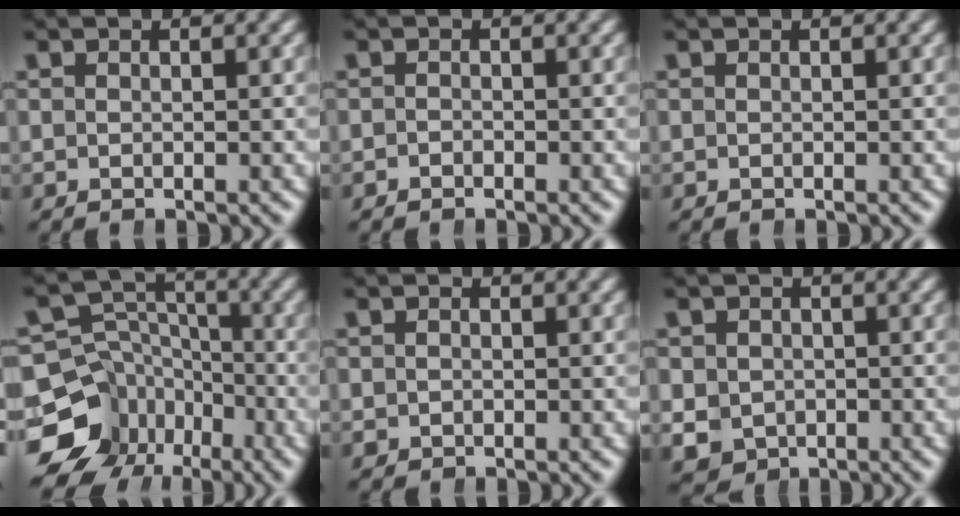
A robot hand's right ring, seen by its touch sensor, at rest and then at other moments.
{"total": 0.8, "force": [-0.8, 0.0, -0.2], "torque": [0.013, -0.003, -0.013]}
{"total": 0.0}
{"total": 13.1, "force": [-4.9, 10.9, 5.5], "torque": [-0.077, -0.050, -0.073]}
{"total": 1.1, "force": [-0.3, 1.0, 0.3], "torque": [-0.012, -0.012, 0.005]}
{"total": 5.5, "force": [-1.6, 4.9, 1.9], "torque": [-0.040, -0.034, -0.009]}